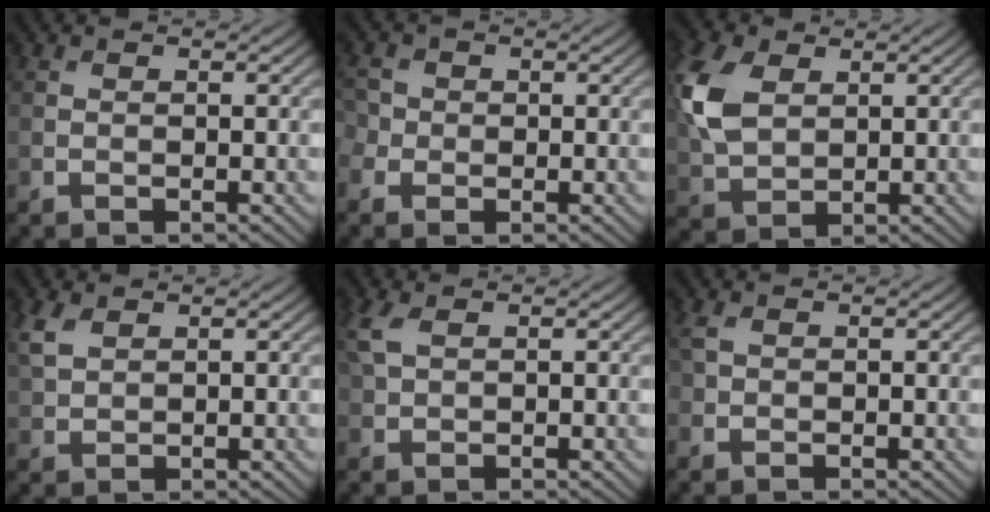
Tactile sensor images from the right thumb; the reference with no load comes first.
{"total": 2.3, "force": [-0.5, 2.1, 0.8], "torque": [-0.026, -0.002, -0.013]}
{"total": 8.3, "force": [2.4, 5.5, 5.8], "torque": [-0.173, 0.012, 0.048]}
{"total": 3.4, "force": [1.8, 2.0, 2.1], "torque": [-0.061, 0.006, 0.040]}
{"total": 3.9, "force": [1.5, 2.3, 2.8], "torque": [-0.086, 0.011, 0.032]}
{"total": 1.9, "force": [0.5, 1.4, 1.1], "torque": [-0.032, 0.002, 0.010]}